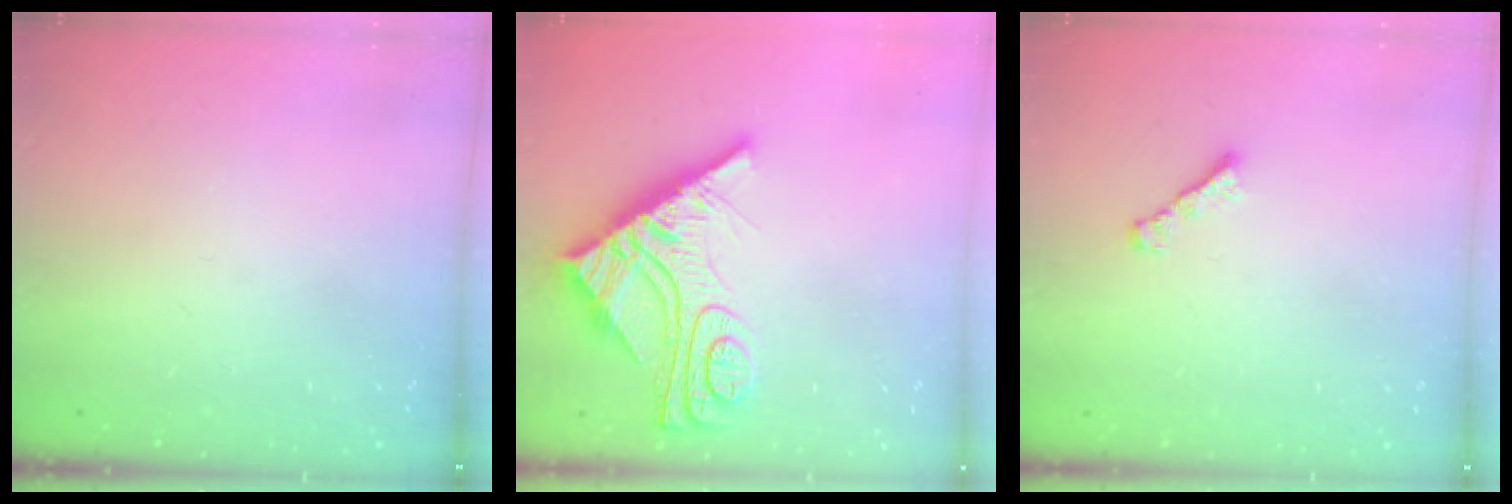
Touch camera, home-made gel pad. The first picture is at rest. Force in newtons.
{"total": 13.9, "press": 13.8, "slide": 1.4}
{"total": 1.8, "press": 1.7, "slide": 0.6}